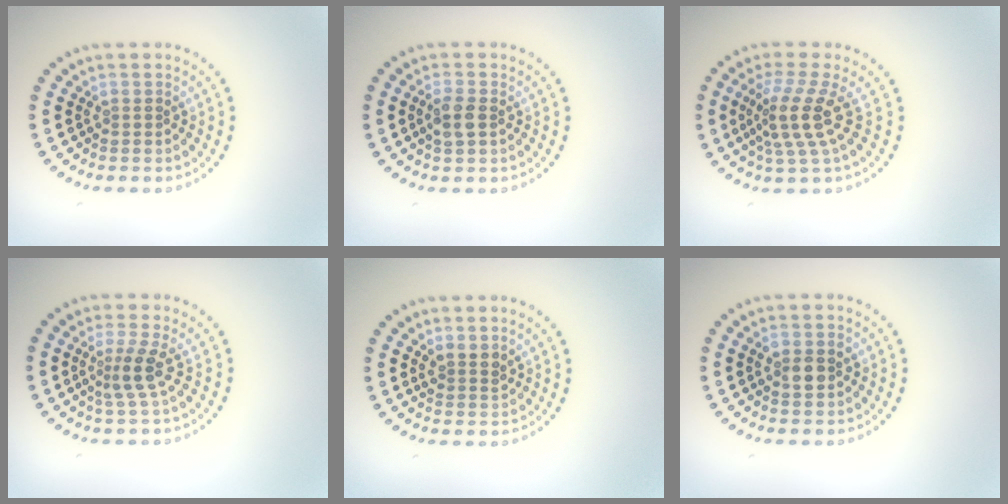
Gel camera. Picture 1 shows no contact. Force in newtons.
{"total": 1.9, "press": 1.9, "slide": 0.3}
{"total": 4.0, "press": 3.1, "slide": 2.6}
{"total": 2.5, "press": 1.8, "slide": 1.6}
{"total": 1.6, "press": 1.3, "slide": 0.8}
{"total": 2.5, "press": 2.5, "slide": 0.1}